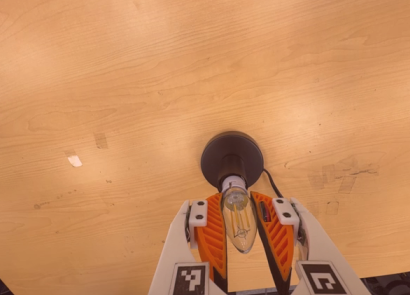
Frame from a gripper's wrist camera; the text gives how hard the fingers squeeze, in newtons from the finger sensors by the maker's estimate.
{"total": 15.7, "left": 16.6, "right": 14.9}